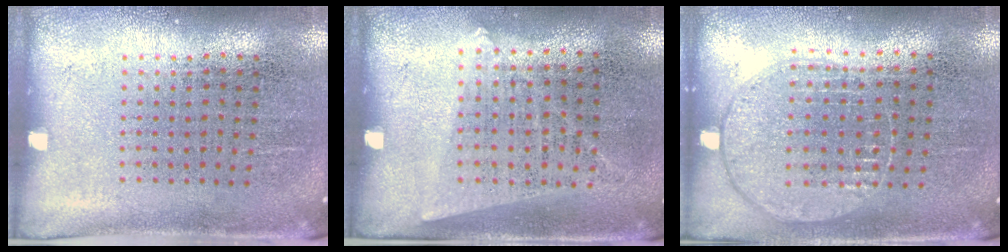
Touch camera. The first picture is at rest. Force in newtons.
{"total": 1.2, "press": 1.1, "slide": 0.5}
{"total": 1.0, "press": 0.9, "slide": 0.4}